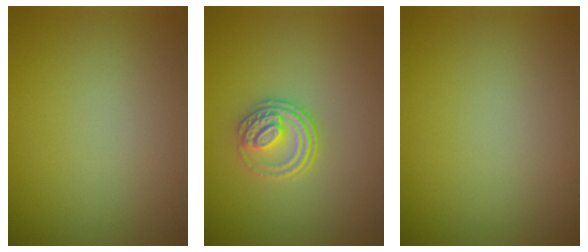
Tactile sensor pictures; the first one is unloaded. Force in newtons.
{"total": 3.1, "press": 2.6, "slide": 1.7}
{"total": 0.0}